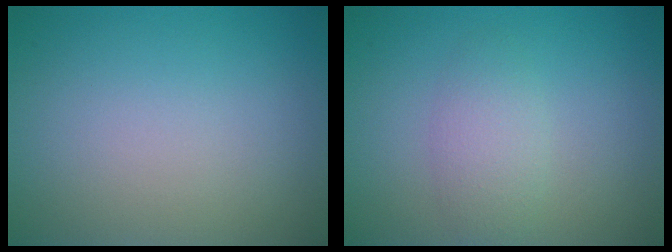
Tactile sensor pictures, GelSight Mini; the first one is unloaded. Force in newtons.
{"total": 2.4, "press": 2.4, "slide": 0.0}